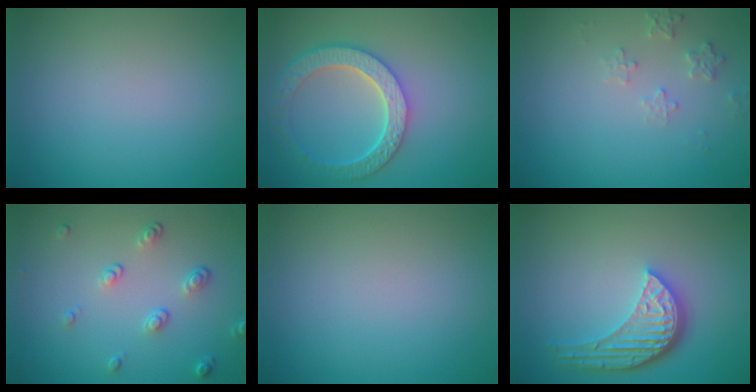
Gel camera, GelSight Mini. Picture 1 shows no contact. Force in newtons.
{"total": 5.8, "press": 4.4, "slide": 3.7}
{"total": 1.6, "press": 1.6, "slide": 0.4}
{"total": 2.2, "press": 1.4, "slide": 1.7}
{"total": 0.0}
{"total": 5.2, "press": 3.9, "slide": 3.5}